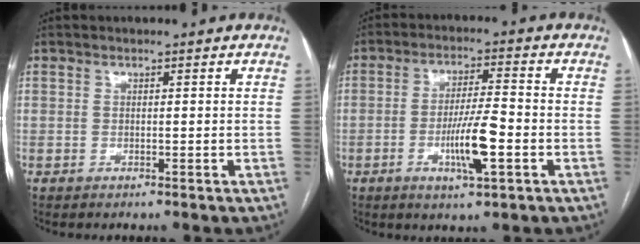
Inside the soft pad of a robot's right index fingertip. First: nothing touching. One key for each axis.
{"total": 8.2, "fx": -2.6, "fy": 0.8, "fz": 7.7, "tx": -0.141, "ty": -0.002, "tz": -0.045}